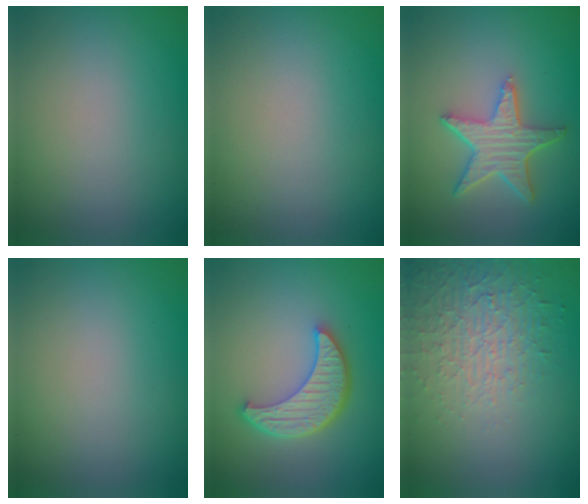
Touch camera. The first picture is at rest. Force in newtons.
{"total": 0.0}
{"total": 5.1, "press": 4.0, "slide": 3.1}
{"total": 0.0}
{"total": 5.7, "press": 4.3, "slide": 3.7}
{"total": 4.5, "press": 3.6, "slide": 2.7}